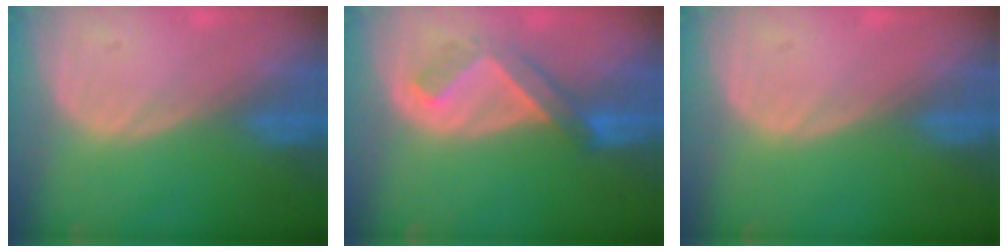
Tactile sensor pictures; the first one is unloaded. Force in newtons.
{"total": 5.1, "press": 4.8, "slide": 1.6}
{"total": 0.0}